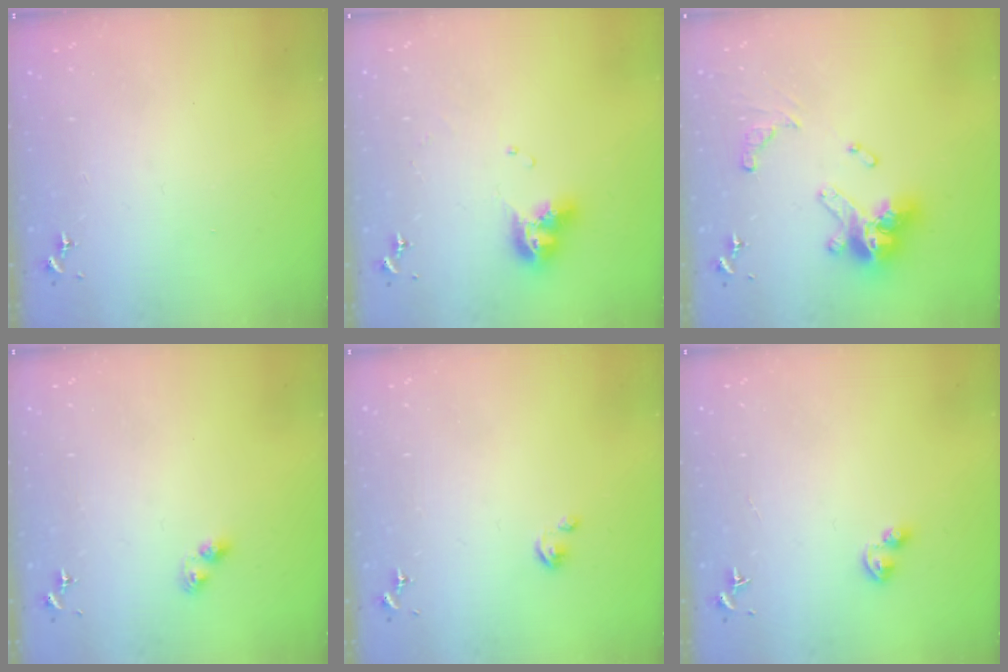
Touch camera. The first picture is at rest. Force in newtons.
{"total": 10.6, "press": 10.5, "slide": 1.3}
{"total": 17.4, "press": 17.3, "slide": 2.2}
{"total": 3.4, "press": 3.3, "slide": 0.6}
{"total": 2.7, "press": 2.7, "slide": 0.3}
{"total": 4.0, "press": 4.0, "slide": 0.6}